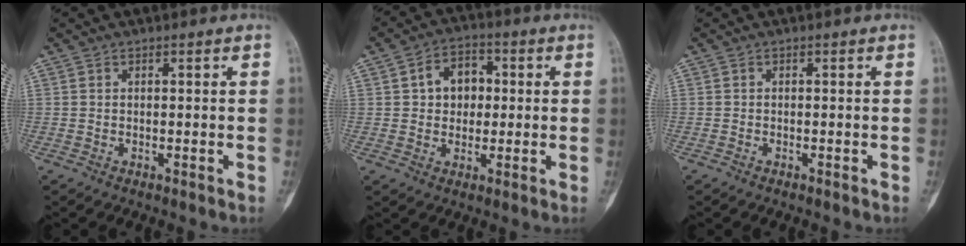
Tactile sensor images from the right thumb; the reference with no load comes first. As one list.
[{"total": 7.6, "force": [1.1, 5.8, 4.7], "torque": [-0.043, 0.011, 0.013]}, {"total": 0.0}]